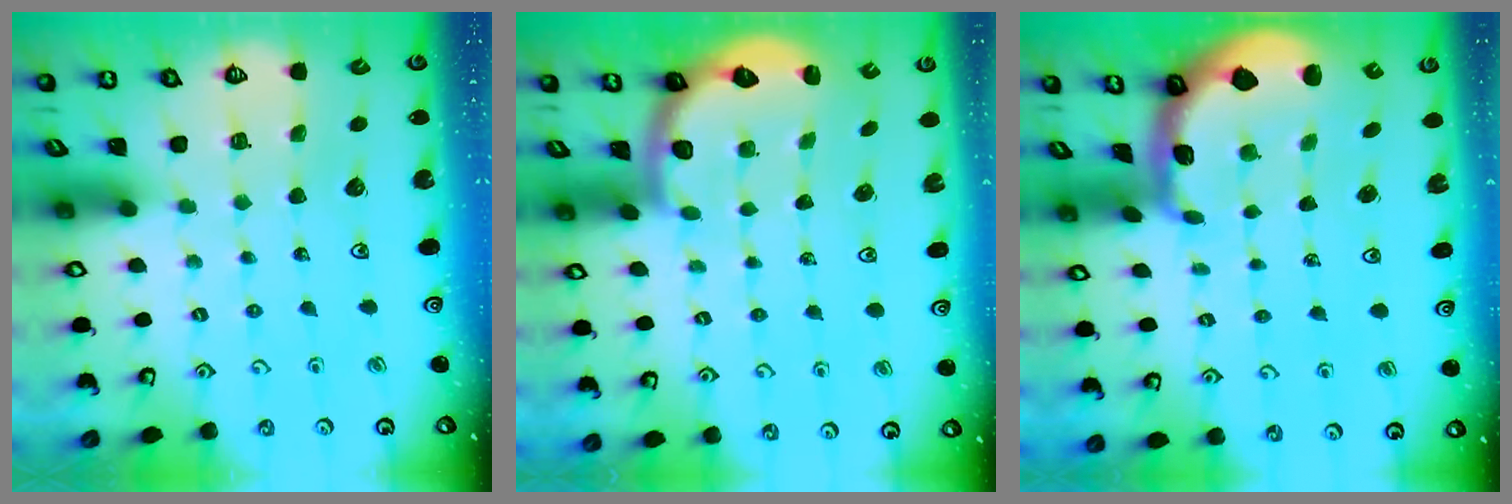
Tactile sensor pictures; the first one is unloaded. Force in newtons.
{"total": 2.5, "press": 2.1, "slide": 1.4}
{"total": 1.7, "press": 1.7, "slide": 0.3}